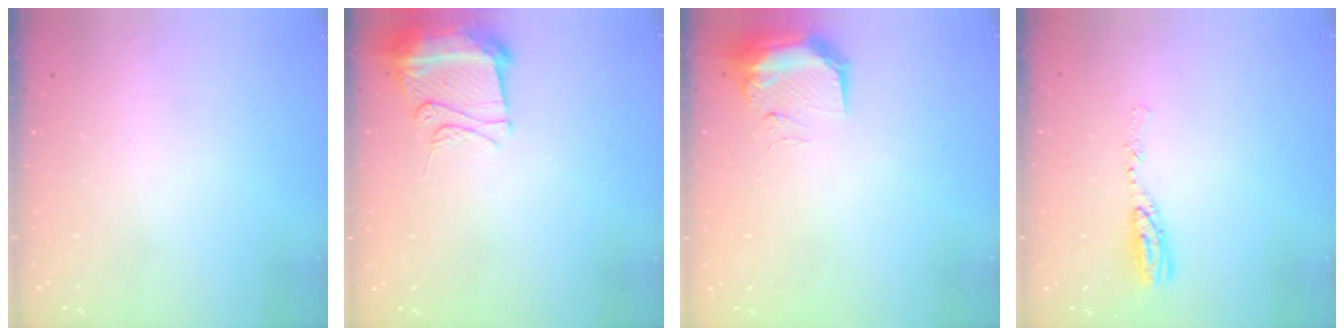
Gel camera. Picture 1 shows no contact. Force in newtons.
{"total": 10.8, "press": 10.7, "slide": 1.1}
{"total": 9.3, "press": 9.1, "slide": 1.7}
{"total": 8.1, "press": 8.1, "slide": 0.6}